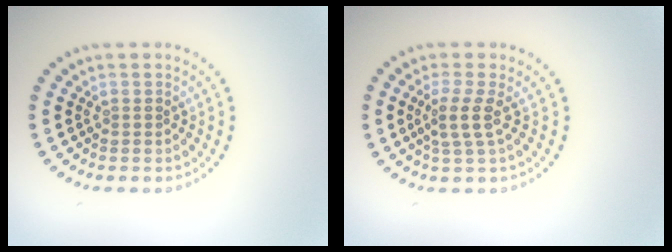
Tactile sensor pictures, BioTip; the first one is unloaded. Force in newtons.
{"total": 2.3, "press": 1.7, "slide": 1.5}